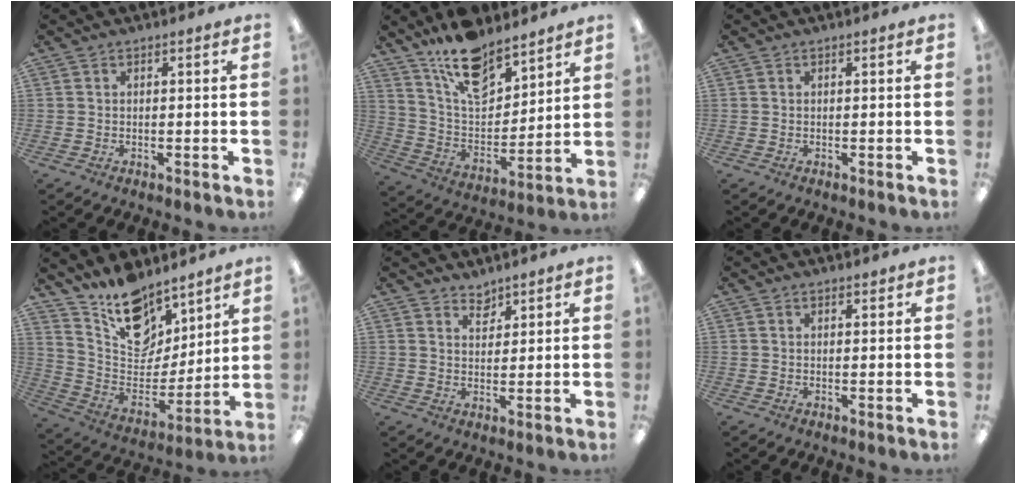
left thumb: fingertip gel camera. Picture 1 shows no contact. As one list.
[{"total": 15.3, "force": [11.9, 6.8, 6.7], "torque": [-0.124, -0.071, 0.217]}, {"total": 0.0}, {"total": 16.6, "force": [12.6, 9.2, 5.8], "torque": [-0.104, -0.095, 0.234]}, {"total": 3.3, "force": [3.1, 1.3, 0.4], "torque": [0.003, -0.022, 0.055]}, {"total": 0.8, "force": [0.7, 0.4, 0.2], "torque": [-0.004, 0.001, 0.013]}]